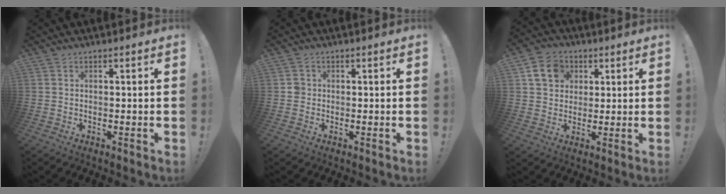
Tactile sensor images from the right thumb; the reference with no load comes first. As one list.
[{"total": 2.0, "force": [-0.1, 1.9, 0.7], "torque": [-0.007, 0.005, -0.003]}, {"total": 10.3, "force": [4.1, 8.6, 4.1], "torque": [-0.063, -0.006, 0.086]}]